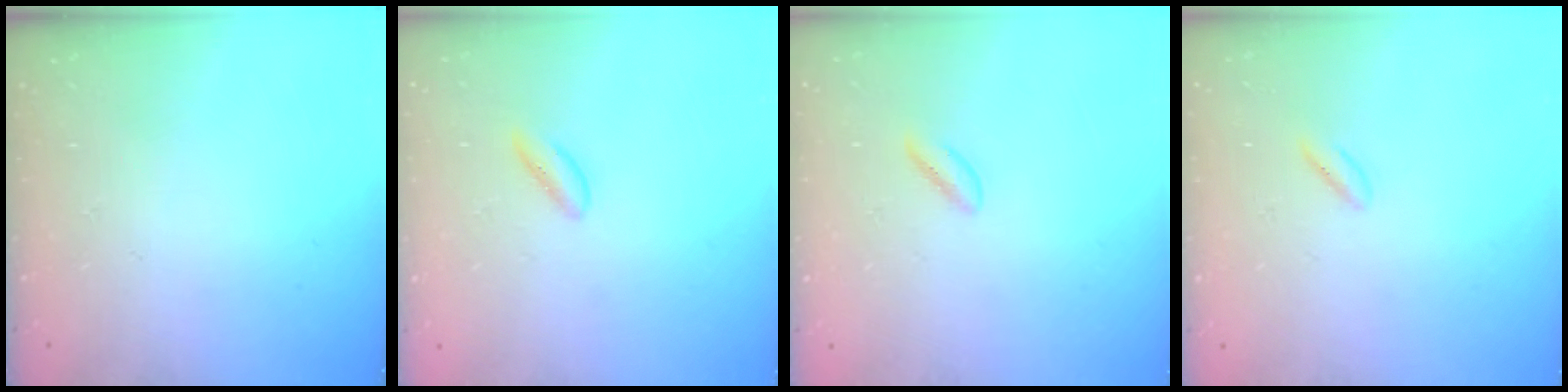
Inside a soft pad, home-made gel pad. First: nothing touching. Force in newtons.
{"total": 1.3, "press": 1.2, "slide": 0.5}
{"total": 1.1, "press": 1.0, "slide": 0.5}
{"total": 0.7, "press": 0.3, "slide": 0.6}